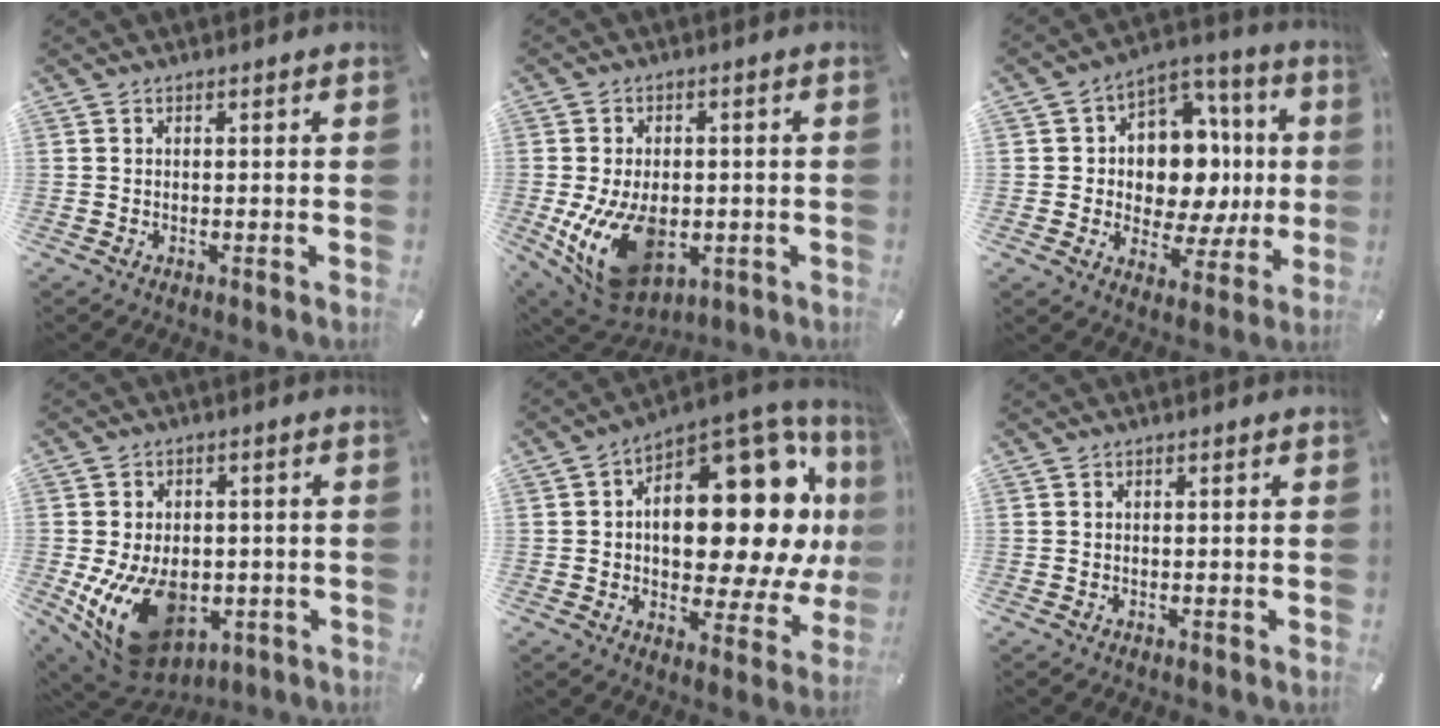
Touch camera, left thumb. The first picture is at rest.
{"total": 16.8, "force": [-3.4, 11.0, 12.3], "torque": [-0.229, -0.001, -0.046]}
{"total": 13.3, "force": [0.8, 11.0, 7.5], "torque": [-0.093, -0.026, 0.025]}
{"total": 17.7, "force": [-4.4, 11.9, 12.3], "torque": [-0.208, 0.008, -0.058]}
{"total": 24.4, "force": [5.4, 12.7, 20.1], "torque": [-0.271, -0.062, 0.094]}
{"total": 0.0}